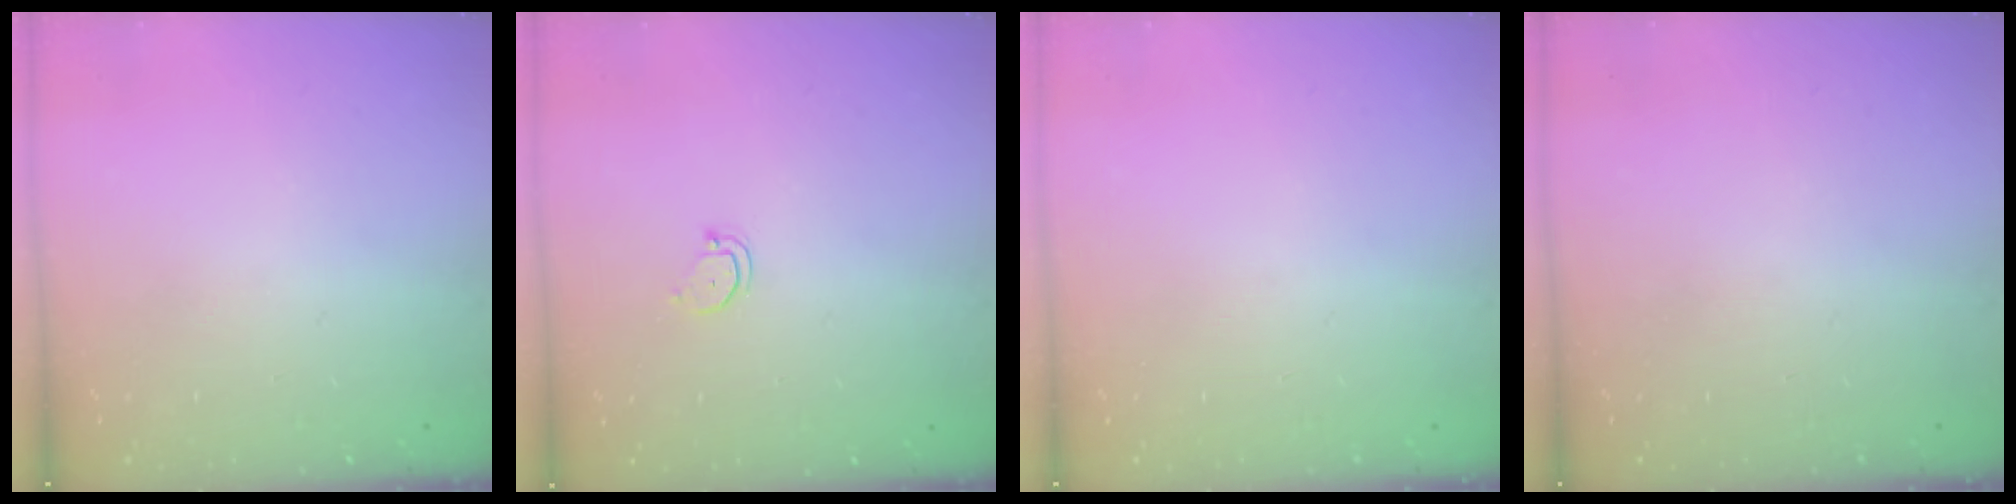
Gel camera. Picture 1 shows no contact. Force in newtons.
{"total": 2.4, "press": 2.4, "slide": 0.2}
{"total": 0.0}
{"total": 0.0}